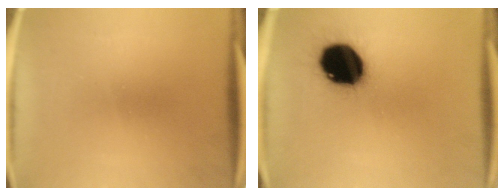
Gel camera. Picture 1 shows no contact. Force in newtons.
{"total": 19.8}